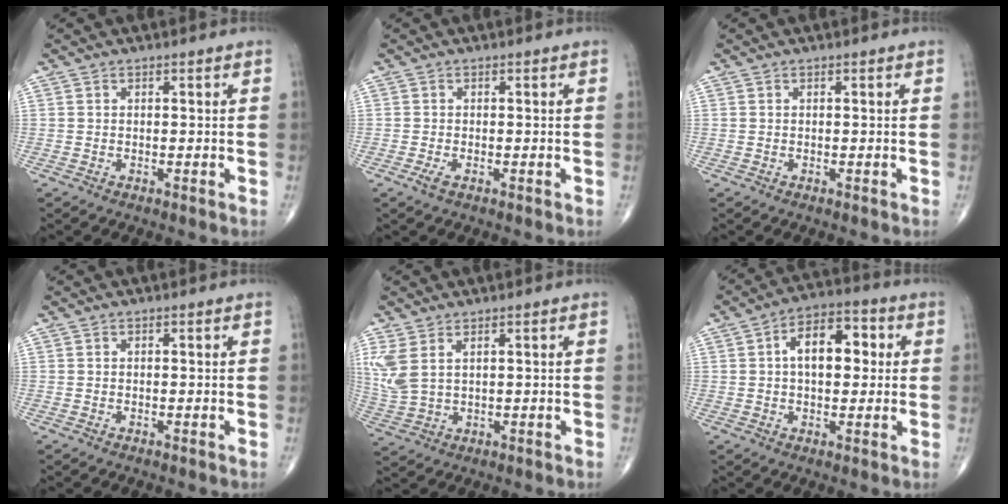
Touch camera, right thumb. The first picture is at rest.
{"total": 1.4, "force": [-0.7, 0.6, 1.1], "torque": [-0.027, -0.003, -0.016]}
{"total": 0.0}
{"total": 0.0}
{"total": 6.9, "force": [2.8, 3.6, 5.2], "torque": [-0.135, -0.004, 0.070]}
{"total": 10.9, "force": [1.8, 6.3, 8.7], "torque": [-0.110, 0.020, 0.022]}